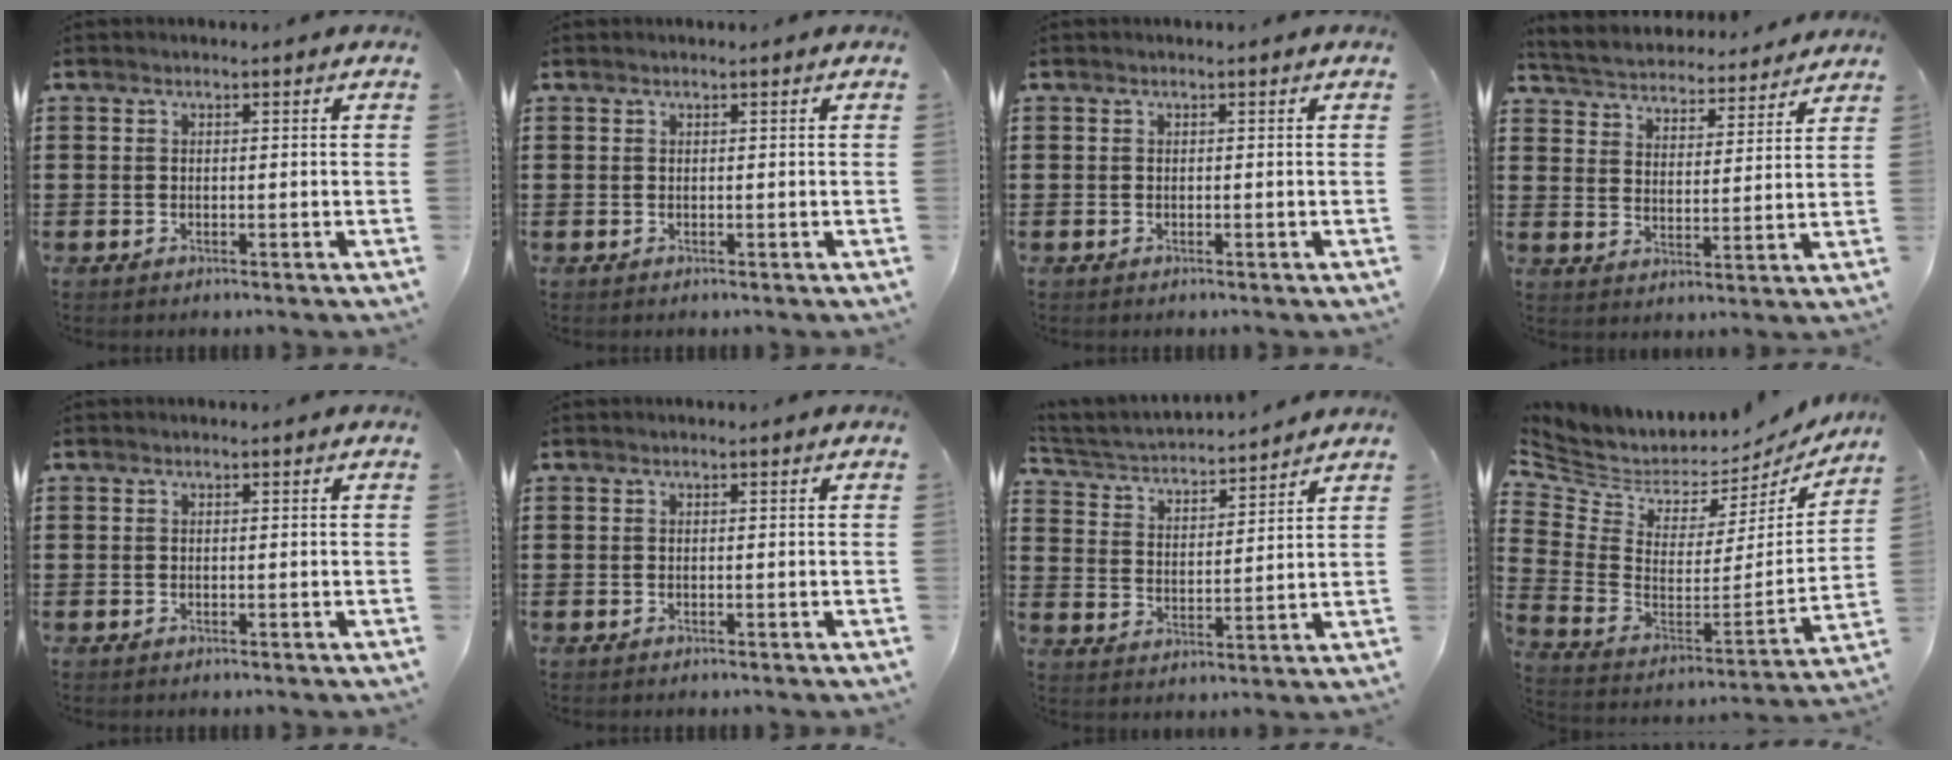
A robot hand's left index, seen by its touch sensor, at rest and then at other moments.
{"total": 0.0}
{"total": 0.0}
{"total": 4.3, "force": [4.3, 0.1, -0.1], "torque": [-0.023, -0.033, 0.071]}
{"total": 0.0}
{"total": 0.0}
{"total": 3.7, "force": [3.7, 0.3, 0.3], "torque": [-0.028, -0.026, 0.059]}
{"total": 4.1, "force": [3.2, 2.3, 1.0], "torque": [-0.048, -0.045, 0.053]}